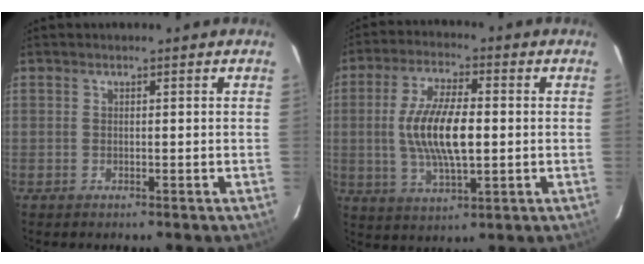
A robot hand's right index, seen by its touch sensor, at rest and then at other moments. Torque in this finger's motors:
{"motor_torque": [1.09, 0.49, 0.52, 0.21]}